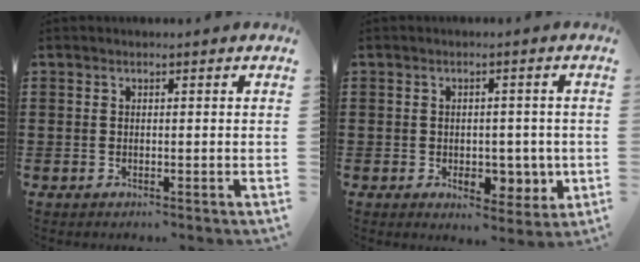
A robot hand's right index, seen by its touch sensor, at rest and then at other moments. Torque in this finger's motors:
{"motor_torque": [0.03, -0.05, 0.16, 0.02]}